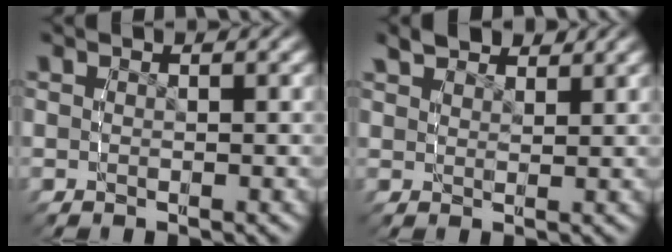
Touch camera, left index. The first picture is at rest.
{"total": 2.3, "force": [2.2, 0.7, 0.4], "torque": [-0.005, -0.001, 0.037]}